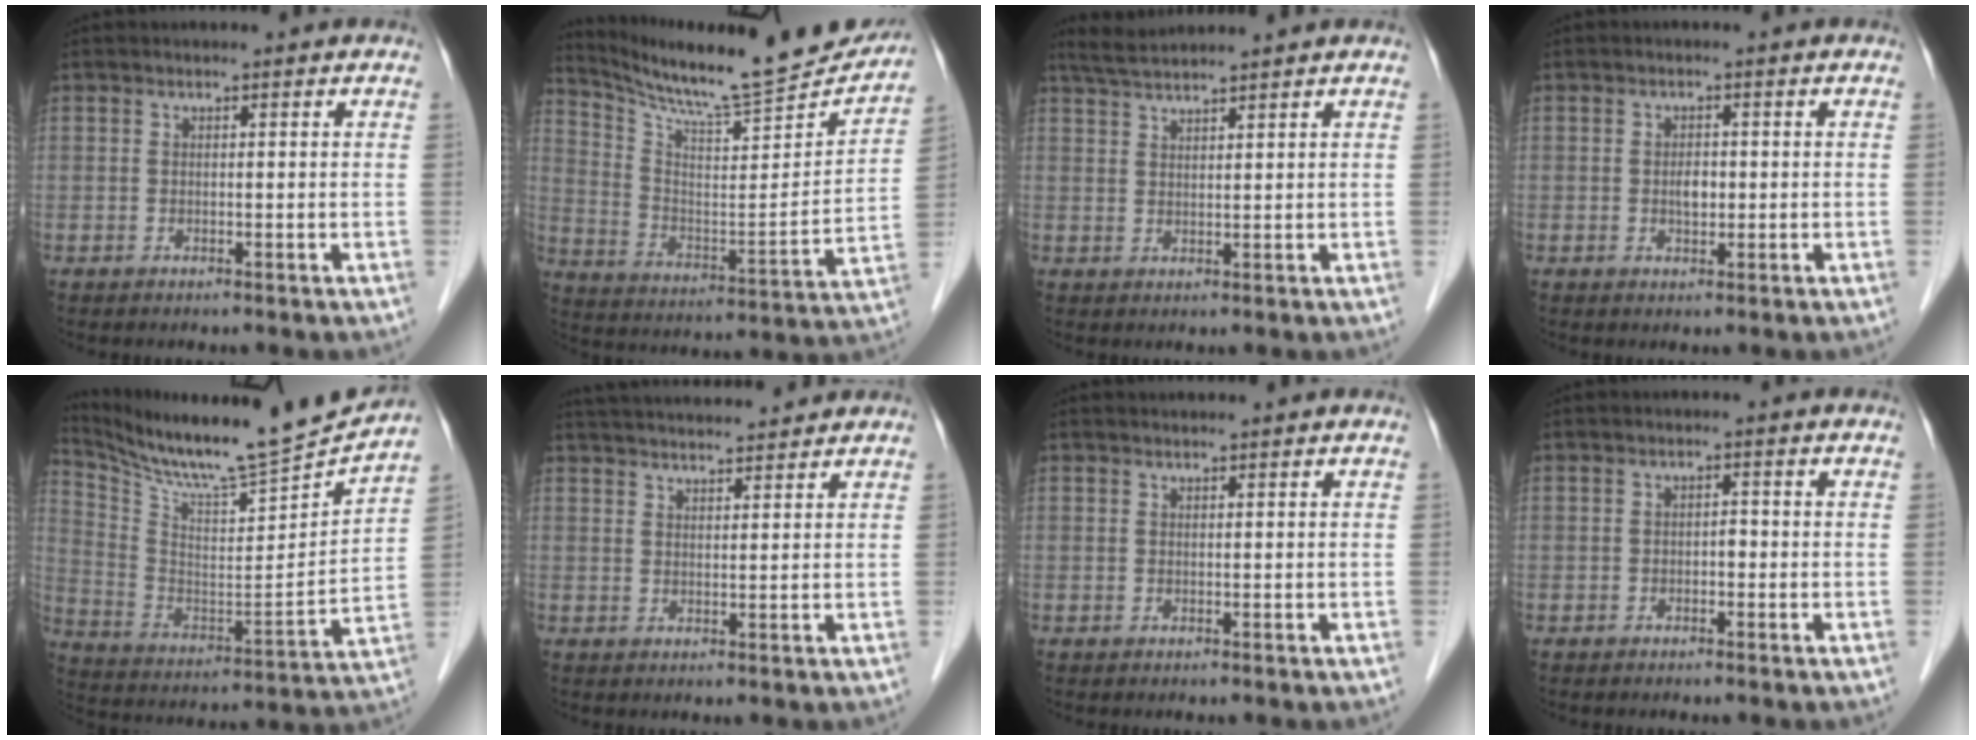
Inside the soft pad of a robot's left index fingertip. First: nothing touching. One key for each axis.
{"total": 21.5, "fx": 20.2, "fy": 1.5, "fz": 7.2, "tx": -0.126, "ty": -0.063, "tz": 0.298}
{"total": 4.4, "fx": 4.1, "fy": -0.7, "fz": 1.5, "tx": -0.028, "ty": 0.023, "tz": 0.079}
{"total": 1.9, "fx": -0.3, "fy": 1.2, "fz": 1.5, "tx": -0.025, "ty": -0.001, "tz": -0.005}
{"total": 18.6, "fx": 17.5, "fy": -0.6, "fz": 6.2, "tx": -0.130, "ty": -0.059, "tz": 0.287}
{"total": 11.4, "fx": 10.7, "fy": 1.0, "fz": 3.8, "tx": -0.069, "ty": 0.029, "tz": 0.162}
{"total": 0.7, "fx": 0.7, "fy": -0.1, "fz": 0.3, "tx": -0.006, "ty": 0.008, "tz": 0.014}
{"total": 1.3, "fx": -0.6, "fy": 0.6, "fz": 1.0, "tx": -0.011, "ty": 0.001, "tz": -0.012}